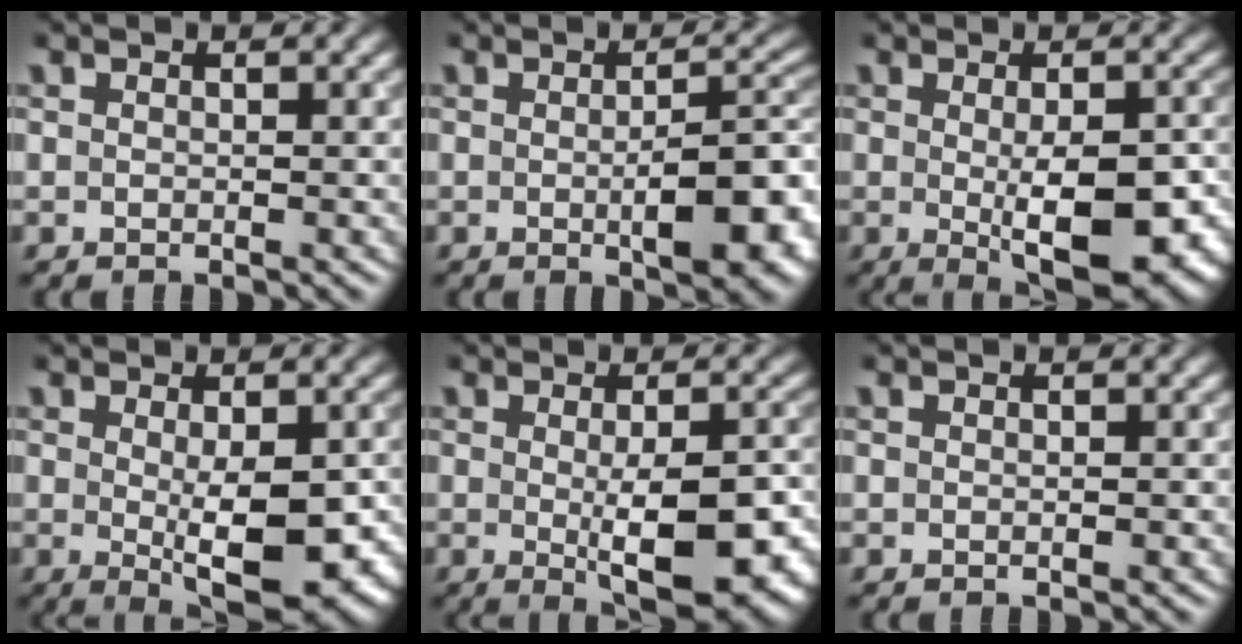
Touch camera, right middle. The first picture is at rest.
{"total": 7.0, "force": [-1.5, 2.3, 6.5], "torque": [-0.090, -0.012, -0.016]}
{"total": 8.6, "force": [-1.8, 3.2, 7.7], "torque": [-0.113, -0.025, -0.015]}
{"total": 7.6, "force": [-1.1, 2.8, 7.0], "torque": [-0.107, -0.019, -0.007]}
{"total": 8.7, "force": [-1.6, 2.8, 8.0], "torque": [-0.114, -0.022, -0.014]}
{"total": 0.0}